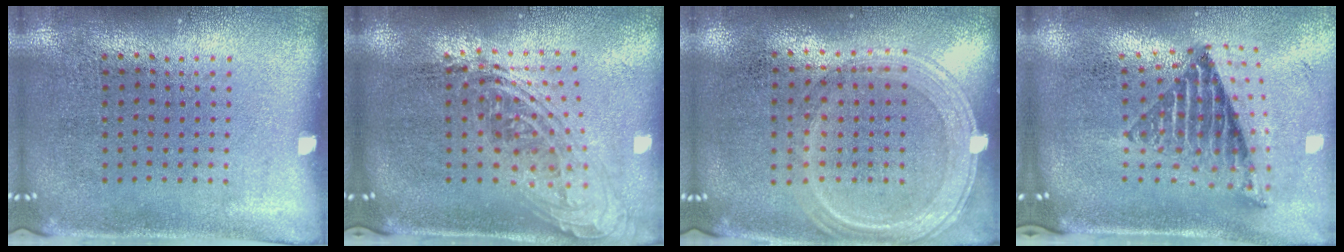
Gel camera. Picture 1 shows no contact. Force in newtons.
{"total": 2.1, "press": 1.5, "slide": 1.4}
{"total": 1.2, "press": 1.2, "slide": 0.4}
{"total": 1.8, "press": 1.4, "slide": 1.1}